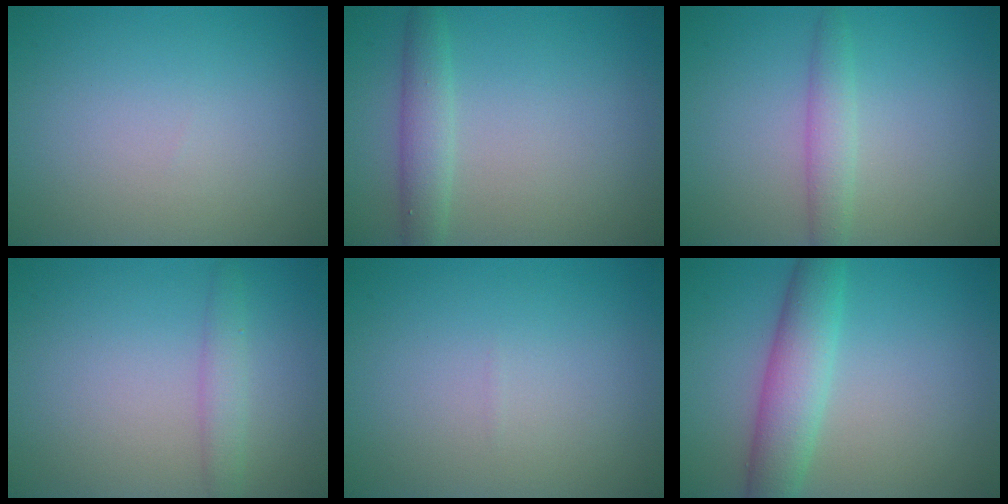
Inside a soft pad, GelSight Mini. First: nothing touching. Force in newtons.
{"total": 2.6, "press": 2.6, "slide": 0.0}
{"total": 2.1, "press": 2.1, "slide": 0.1}
{"total": 1.9, "press": 1.9, "slide": 0.1}
{"total": 0.0}
{"total": 4.8, "press": 4.8, "slide": 0.2}